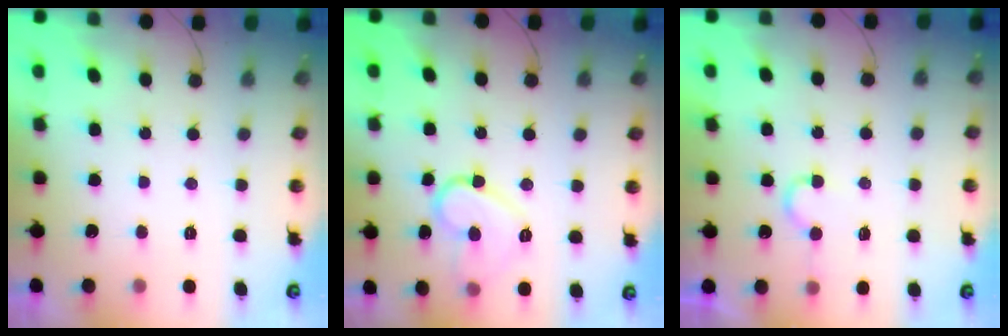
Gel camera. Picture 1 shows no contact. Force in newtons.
{"total": 11.1, "press": 11.1, "slide": 0.2}
{"total": 4.6, "press": 4.5, "slide": 0.5}